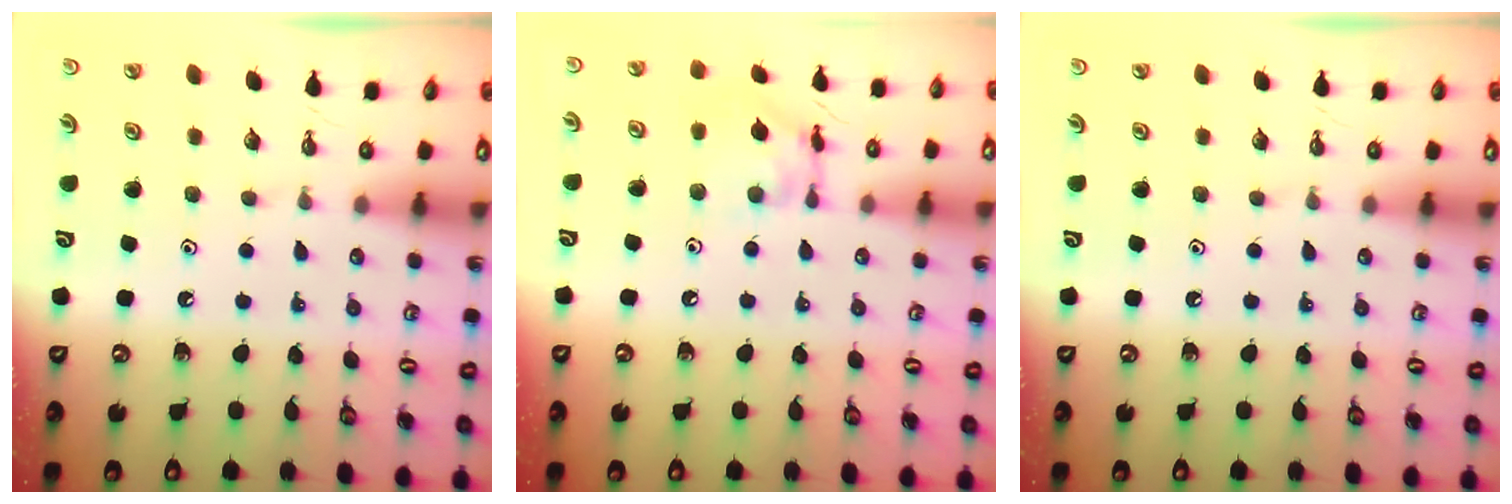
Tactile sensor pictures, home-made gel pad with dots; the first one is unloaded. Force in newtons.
{"total": 12.3, "press": 12.3, "slide": 0.9}
{"total": 0.0}